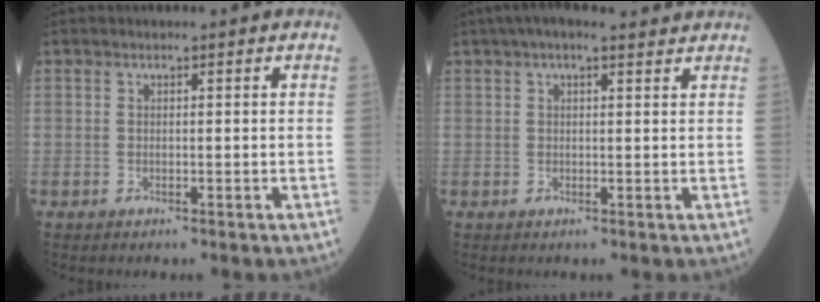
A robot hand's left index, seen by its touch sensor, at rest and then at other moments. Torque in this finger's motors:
{"motor_torque": [0.59, -0.61, 0.08, 0.05]}